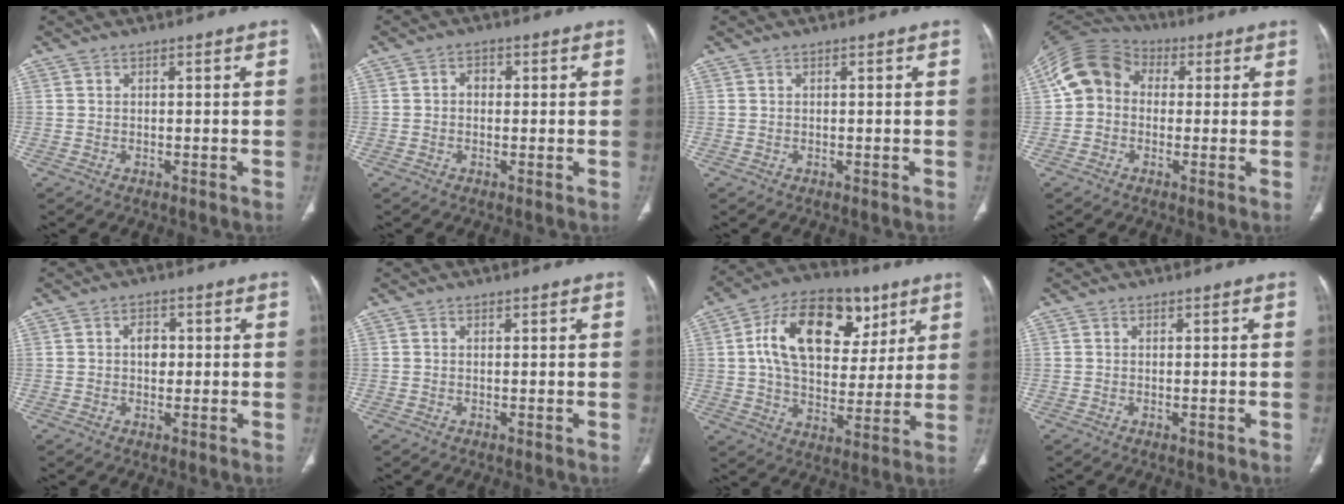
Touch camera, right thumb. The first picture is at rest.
{"total": 2.2, "force": [0.1, 1.8, 1.3], "torque": [-0.012, 0.009, -0.002]}
{"total": 0.0}
{"total": 11.3, "force": [0.8, 9.5, 6.0], "torque": [-0.106, 0.034, 0.000]}
{"total": 3.3, "force": [0.2, 2.4, 2.3], "torque": [-0.023, 0.004, 0.001]}
{"total": 0.0}
{"total": 21.5, "force": [7.2, 13.6, 15.1], "torque": [-0.215, -0.002, 0.113]}
{"total": 0.7, "force": [-0.3, 0.2, 0.6], "torque": [-0.011, -0.004, -0.002]}